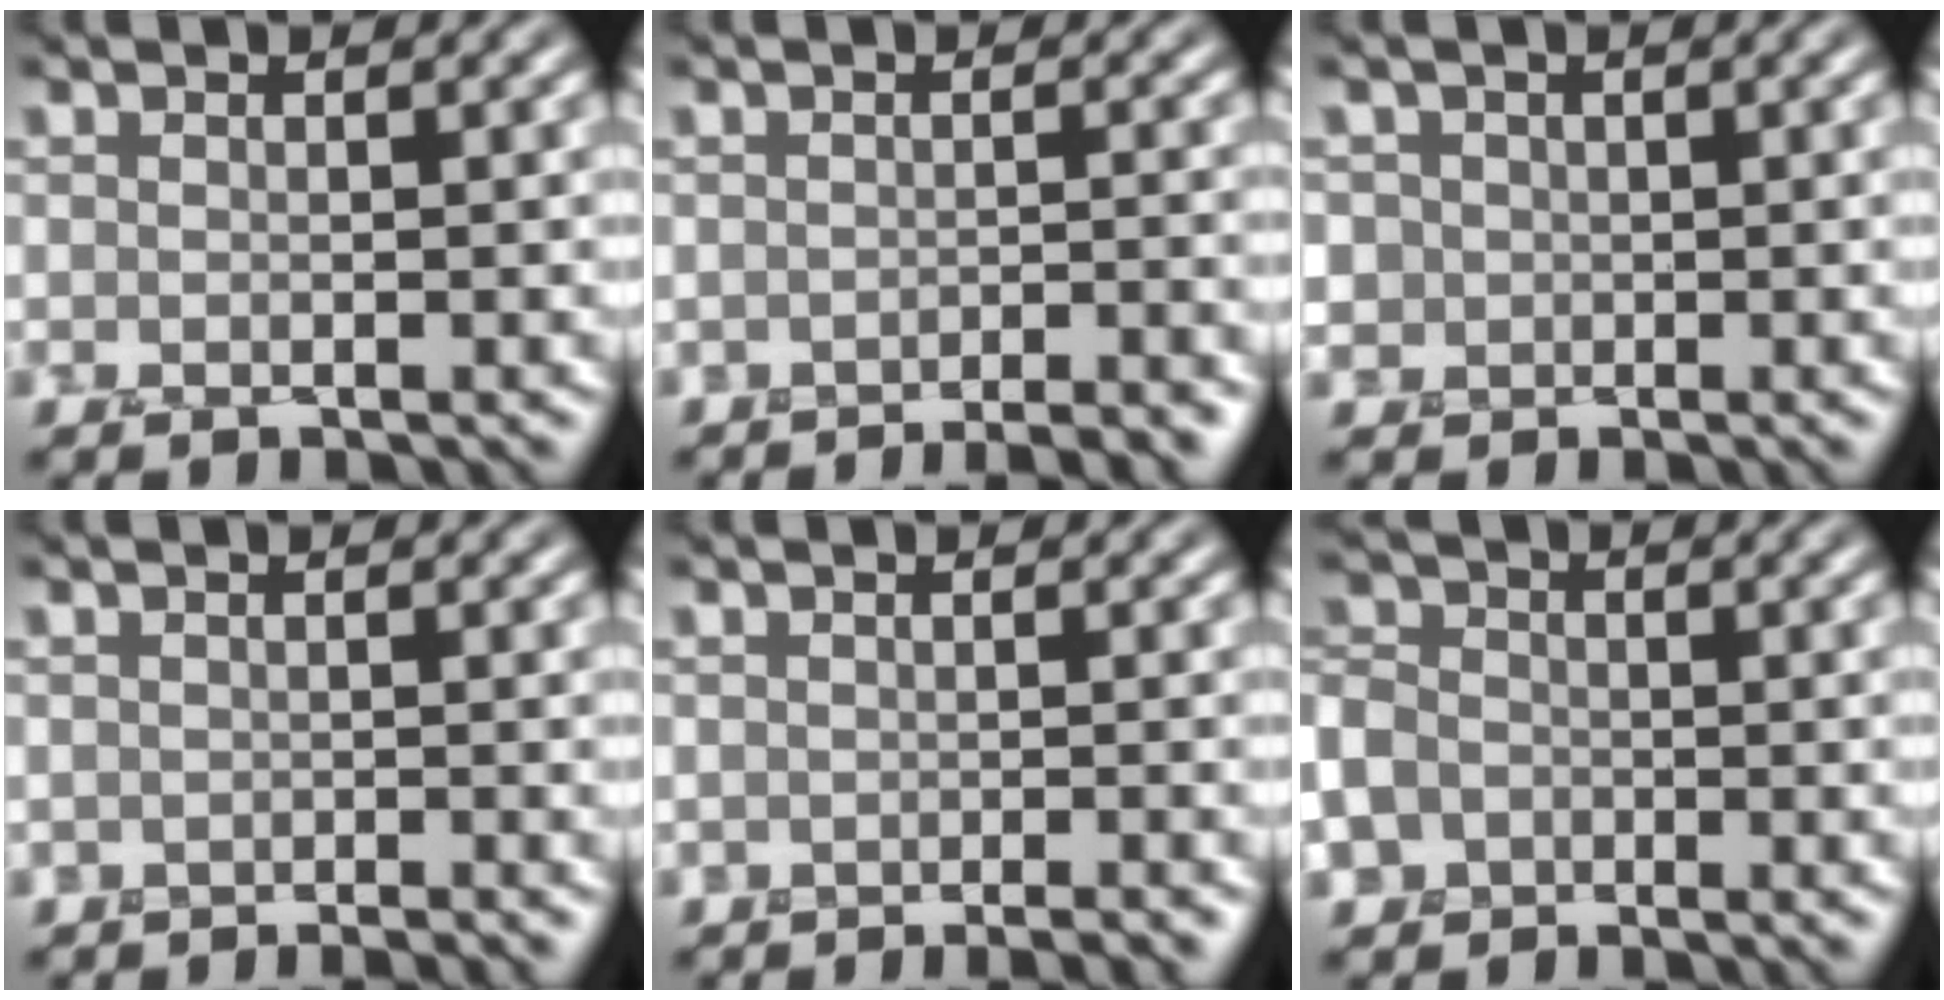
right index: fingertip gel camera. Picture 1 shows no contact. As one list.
[{"total": 3.6, "force": [-3.3, 0.5, 1.3], "torque": [0.011, 0.013, -0.037]}, {"total": 2.4, "force": [1.1, 2.1, -0.3], "torque": [0.022, 0.023, 0.009]}, {"total": 0.7, "force": [-0.6, -0.3, -0.3], "torque": [0.019, 0.003, -0.008]}, {"total": 1.3, "force": [-1.1, 0.3, 0.7], "torque": [0.022, 0.010, -0.013]}, {"total": 5.3, "force": [-2.6, 4.4, 1.4], "torque": [-0.038, 0.000, -0.056]}]